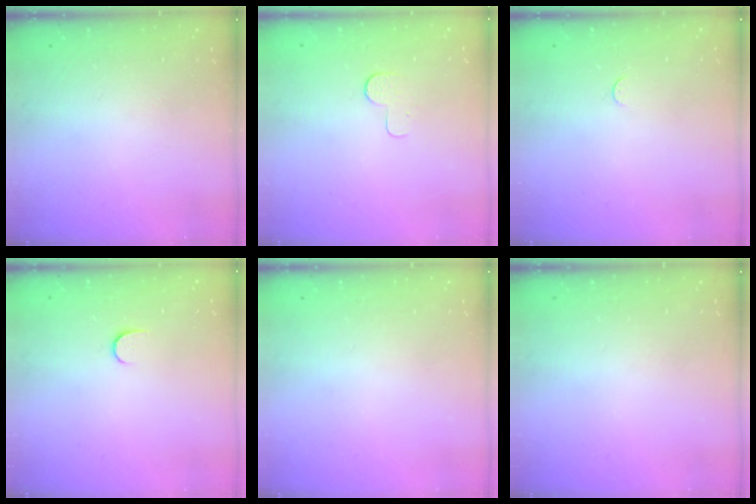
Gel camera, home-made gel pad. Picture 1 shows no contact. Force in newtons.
{"total": 3.7, "press": 3.7, "slide": 0.3}
{"total": 2.5, "press": 2.5, "slide": 0.3}
{"total": 3.9, "press": 3.9, "slide": 0.4}
{"total": 0.0}
{"total": 0.0}